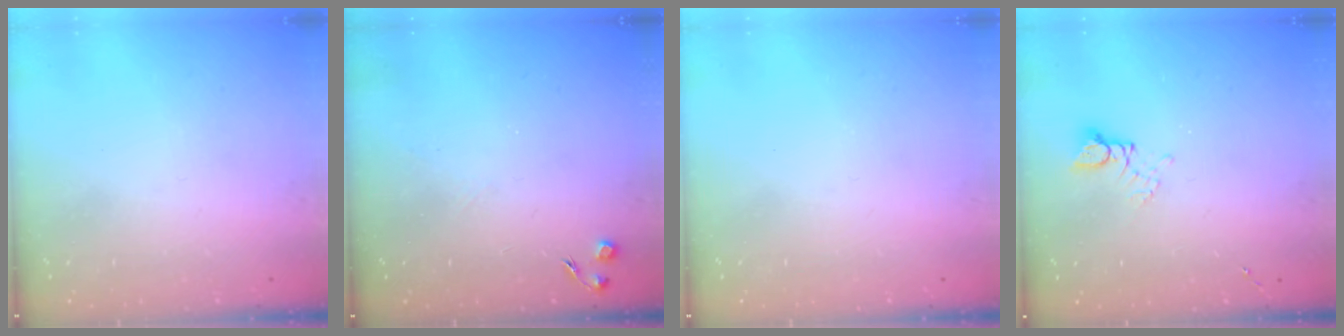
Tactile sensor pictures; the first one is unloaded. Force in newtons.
{"total": 5.6, "press": 5.5, "slide": 0.8}
{"total": 0.0}
{"total": 2.7, "press": 2.7, "slide": 0.2}